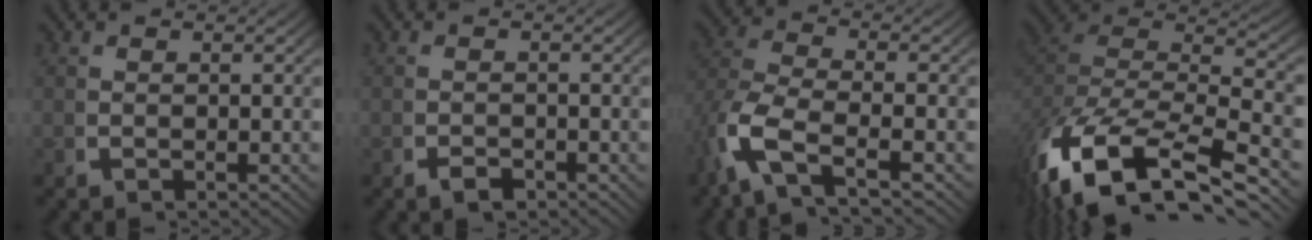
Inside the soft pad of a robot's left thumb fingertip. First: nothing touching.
{"total": 1.2, "force": [-1.0, 0.5, 0.5], "torque": [-0.006, -0.002, -0.019]}
{"total": 7.0, "force": [-2.0, 4.1, 5.2], "torque": [-0.140, -0.017, -0.032]}
{"total": 14.3, "force": [-1.8, 9.7, 10.3], "torque": [-0.226, -0.028, -0.016]}